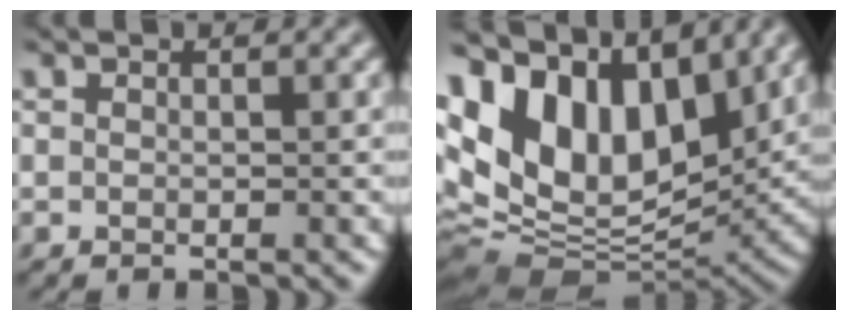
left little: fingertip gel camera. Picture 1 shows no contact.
{"total": 15.2, "force": [5.0, 9.2, 11.0], "torque": [-0.232, 0.028, 0.087]}